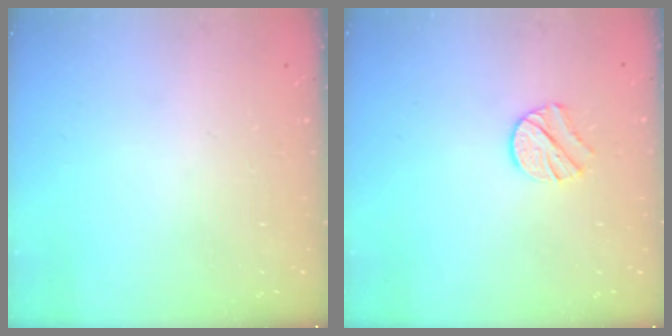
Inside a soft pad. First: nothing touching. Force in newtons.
{"total": 7.9, "press": 7.9, "slide": 0.1}